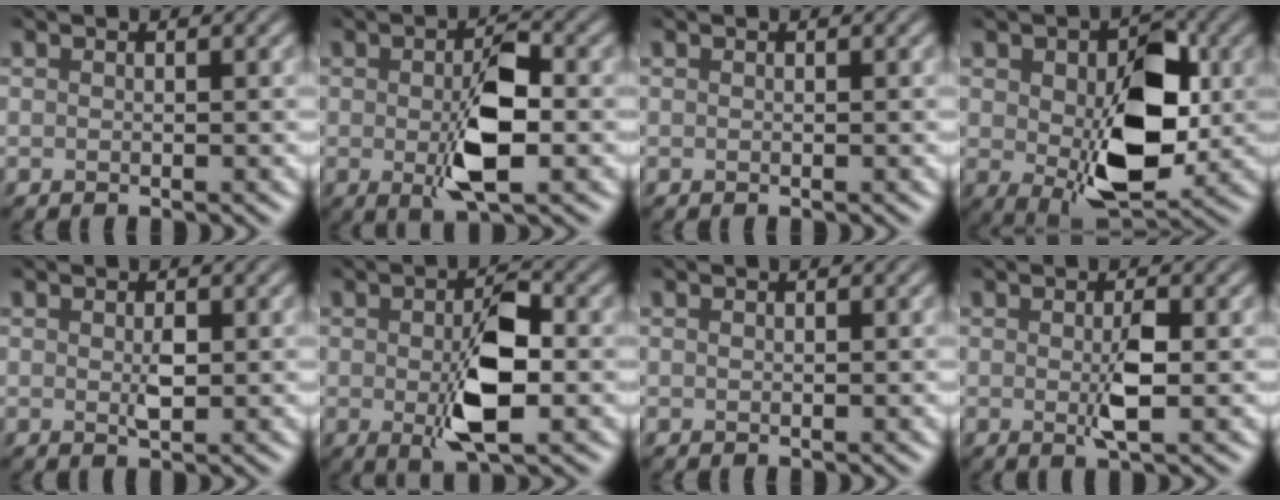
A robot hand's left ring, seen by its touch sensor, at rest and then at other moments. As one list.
[{"total": 5.7, "force": [-1.0, 2.4, 5.1], "torque": [-0.095, -0.002, -0.016]}, {"total": 0.0}, {"total": 9.6, "force": [-0.3, 5.8, 7.7], "torque": [-0.124, -0.008, 0.001]}, {"total": 1.3, "force": [-0.1, 0.6, 1.2], "torque": [-0.028, -0.003, 0.001]}, {"total": 6.3, "force": [-1.0, 2.8, 5.5], "torque": [-0.102, -0.004, -0.017]}, {"total": 0.0}, {"total": 2.4, "force": [-0.4, 0.5, 2.3], "torque": [-0.047, -0.002, -0.009]}]